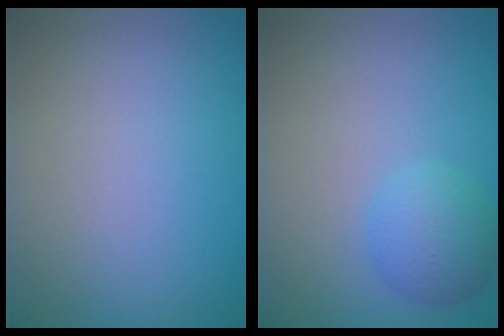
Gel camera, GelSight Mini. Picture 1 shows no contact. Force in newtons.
{"total": 2.8, "press": 2.8, "slide": 0.1}